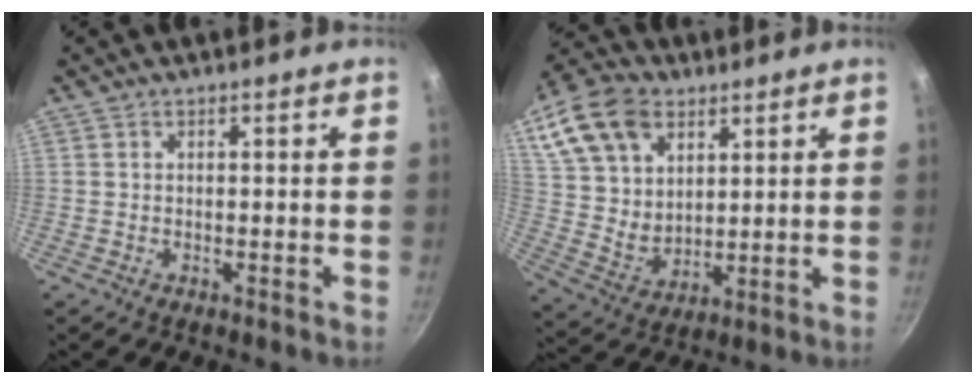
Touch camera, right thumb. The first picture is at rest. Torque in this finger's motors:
{"motor_torque": [-1.45, 1.47, 0.12, -0.02, 0.08]}